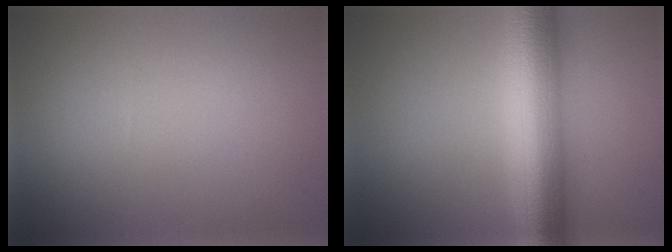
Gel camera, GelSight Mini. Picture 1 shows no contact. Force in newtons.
{"total": 9.9, "press": 9.9, "slide": 0.1}